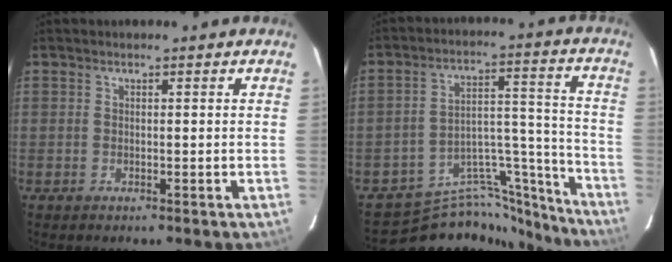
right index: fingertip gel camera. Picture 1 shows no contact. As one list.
[{"total": 16.2, "force": [-15.6, 4.3, 0.8], "torque": [0.000, 0.072, -0.239]}]